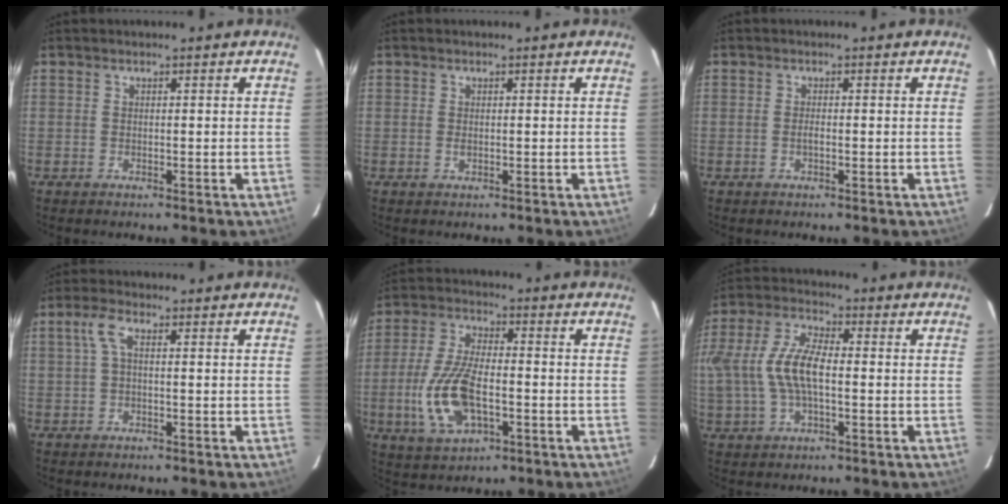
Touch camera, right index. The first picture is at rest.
{"total": 0.8, "force": [0.0, 0.5, 0.6], "torque": [-0.013, 0.000, 0.000]}
{"total": 0.9, "force": [-0.3, 0.3, 0.8], "torque": [-0.016, -0.001, -0.006]}
{"total": 3.2, "force": [0.4, 1.1, 3.0], "torque": [-0.066, 0.010, 0.010]}
{"total": 13.2, "force": [-3.4, 6.0, 11.3], "torque": [-0.245, -0.003, -0.059]}
{"total": 12.4, "force": [-0.8, 5.6, 11.0], "torque": [-0.236, 0.010, -0.014]}